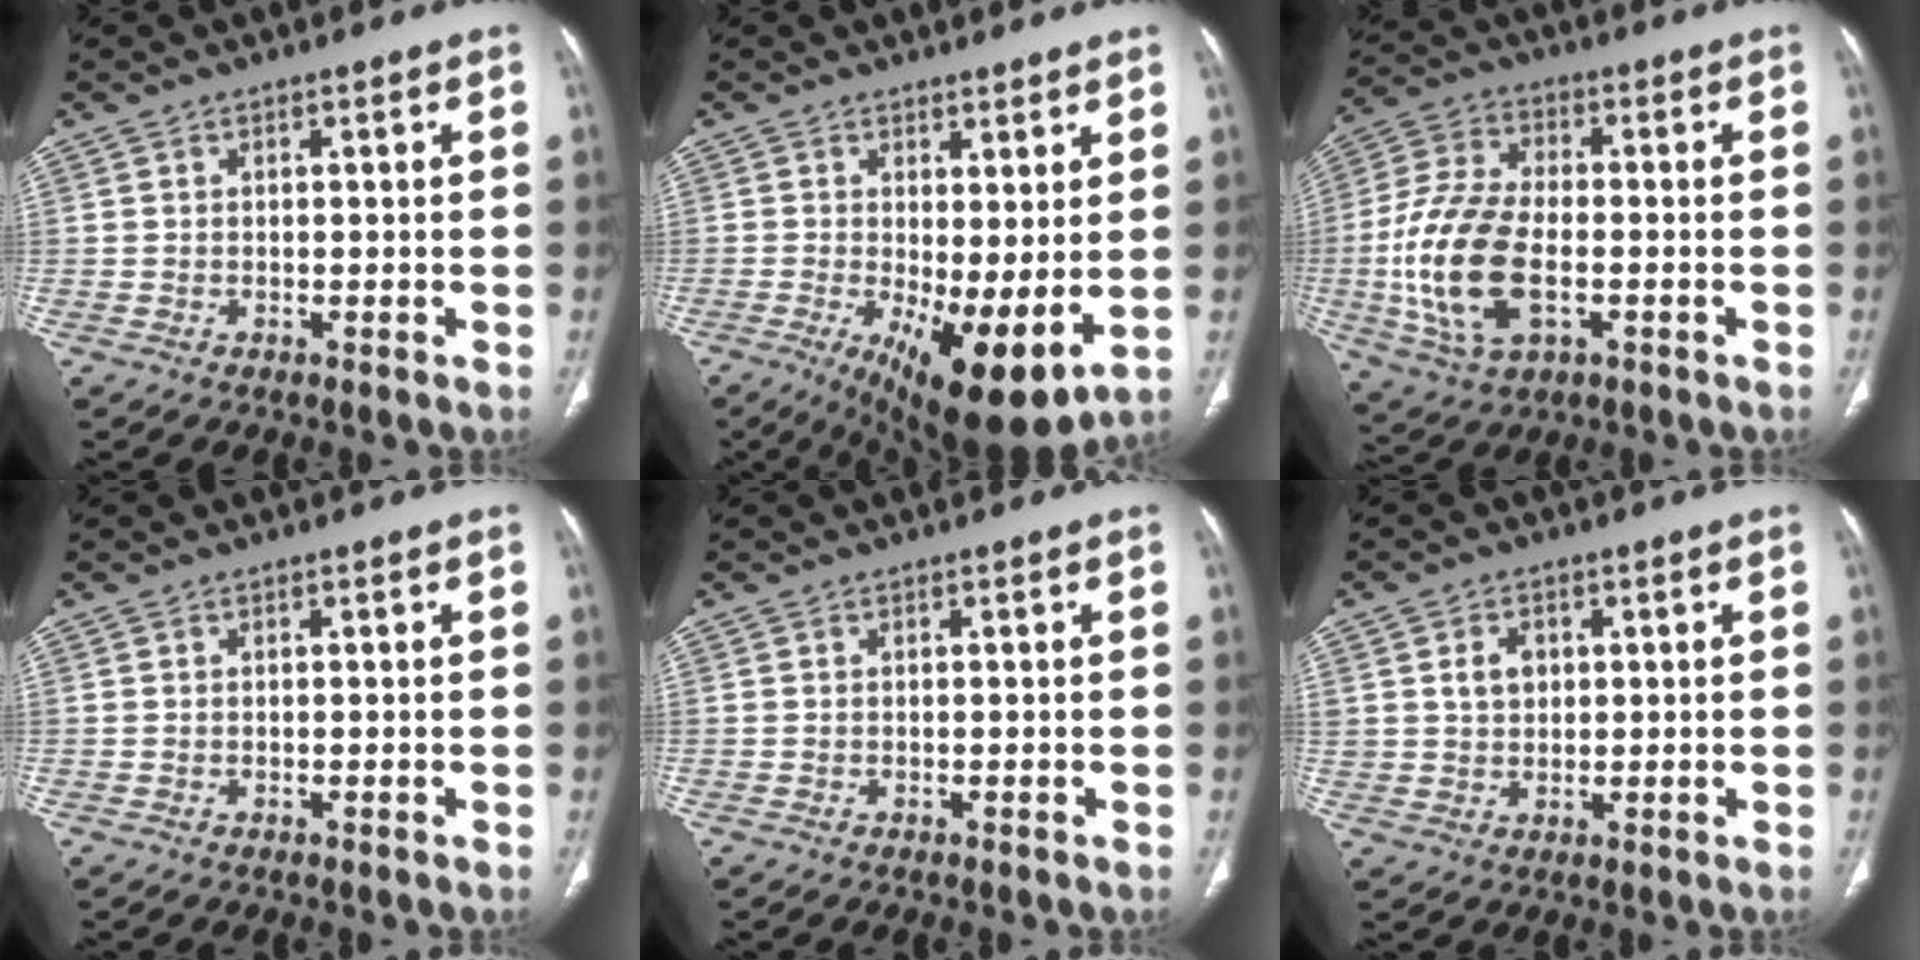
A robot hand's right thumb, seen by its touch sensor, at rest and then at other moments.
{"total": 12.3, "force": [-1.6, 4.2, 11.4], "torque": [-0.180, -0.023, -0.008]}
{"total": 16.8, "force": [-3.2, 9.0, 13.8], "torque": [-0.291, 0.011, -0.053]}
{"total": 0.0}
{"total": 0.0}
{"total": 4.4, "force": [1.3, 3.4, 2.4], "torque": [-0.024, -0.006, 0.026]}